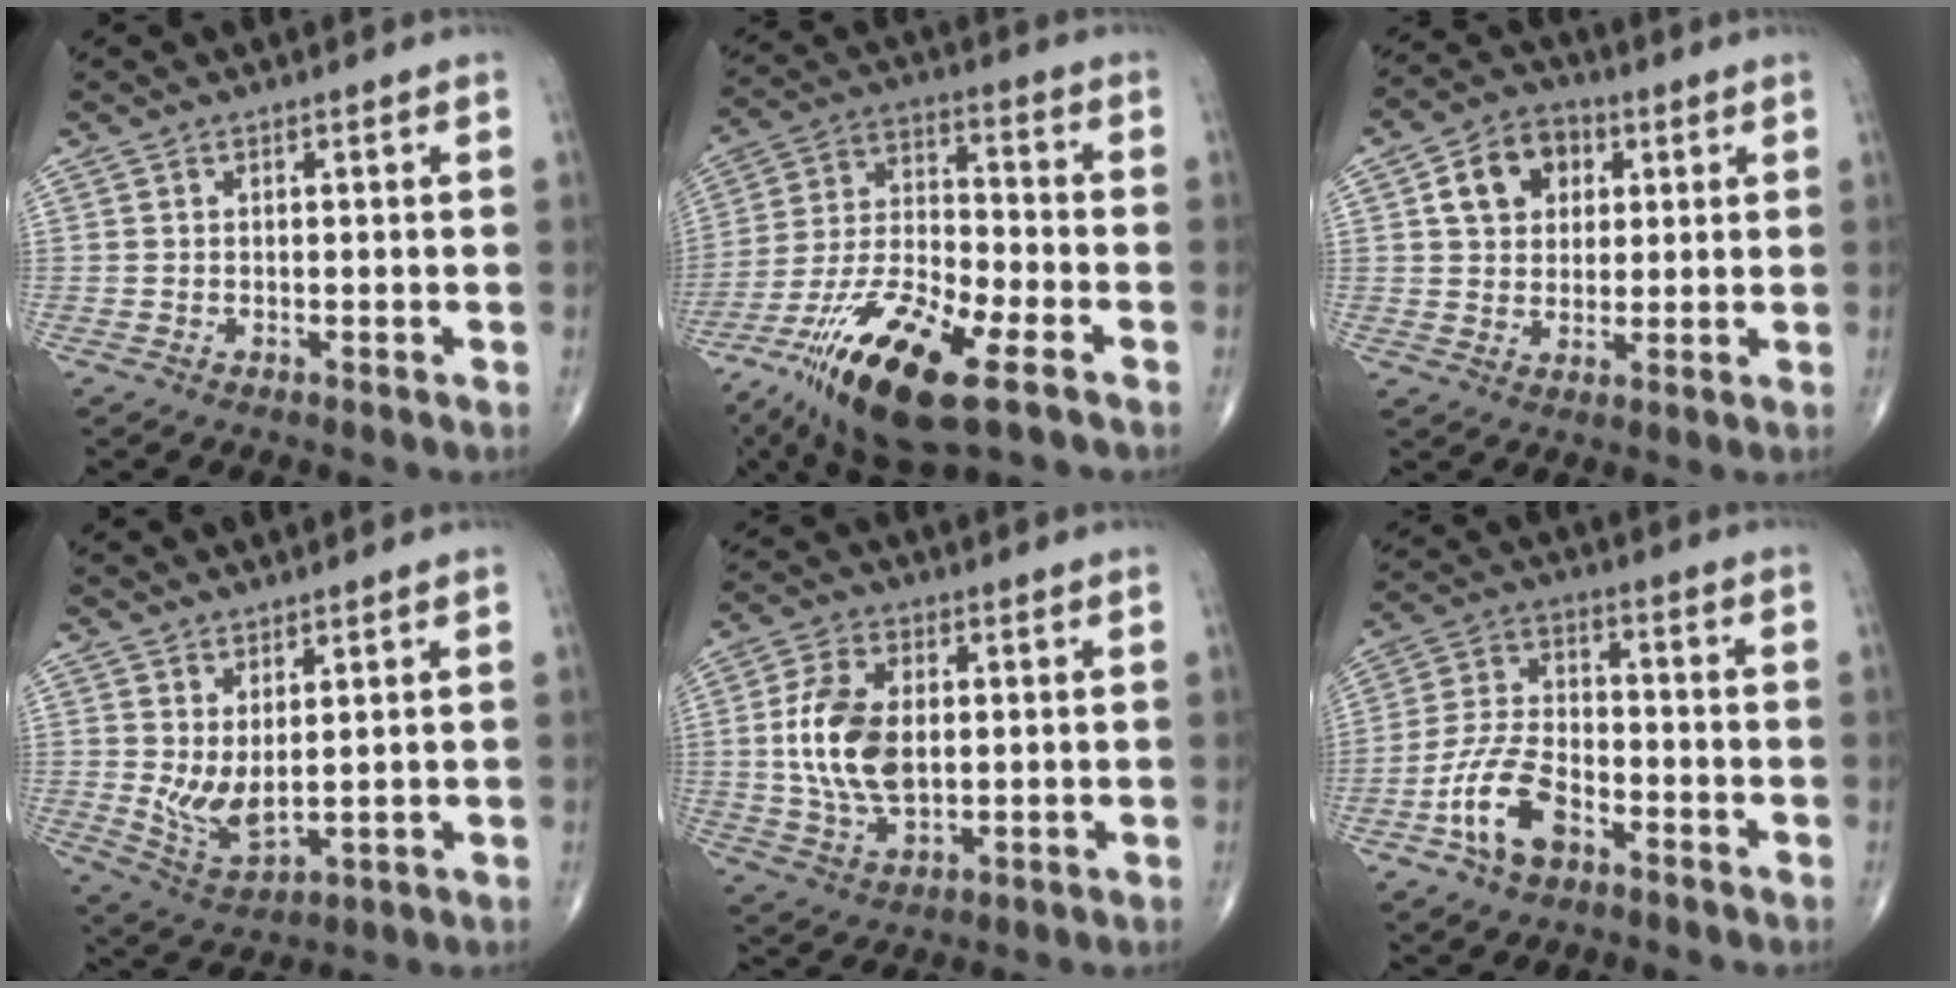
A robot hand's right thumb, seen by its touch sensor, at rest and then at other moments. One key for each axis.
{"total": 20.4, "fx": -11.4, "fy": 6.0, "fz": 15.9, "tx": -0.333, "ty": 0.028, "tz": -0.210}
{"total": 10.0, "fx": 3.1, "fy": 7.8, "fz": 5.6, "tx": -0.062, "ty": -0.001, "tz": 0.047}
{"total": 6.8, "fx": 1.7, "fy": 2.8, "fz": 6.0, "tx": -0.117, "ty": -0.028, "tz": 0.047}
{"total": 12.0, "fx": 1.0, "fy": 6.9, "fz": 9.8, "tx": -0.191, "ty": -0.004, "tz": 0.023}
{"total": 11.0, "fx": -5.3, "fy": 5.9, "fz": 7.6, "tx": -0.150, "ty": 0.031, "tz": -0.102}